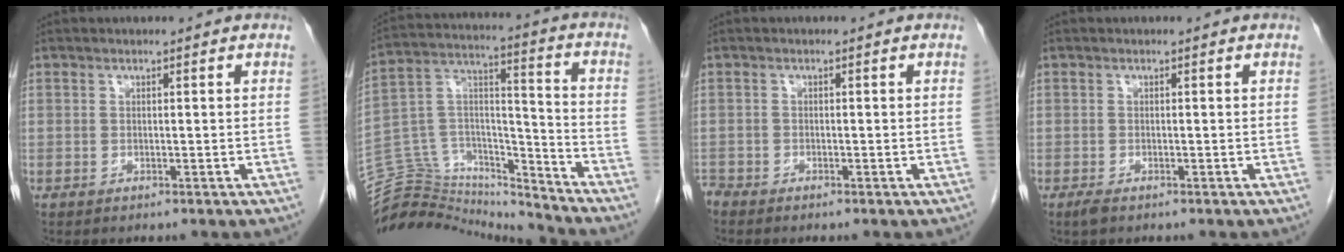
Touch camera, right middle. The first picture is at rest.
{"total": 17.9, "force": [-17.5, 3.5, 1.6], "torque": [-0.033, 0.068, -0.291]}
{"total": 1.0, "force": [-1.0, 0.1, 0.0], "torque": [-0.002, -0.003, -0.019]}
{"total": 1.1, "force": [-0.7, 0.3, 0.7], "torque": [-0.019, -0.003, -0.013]}